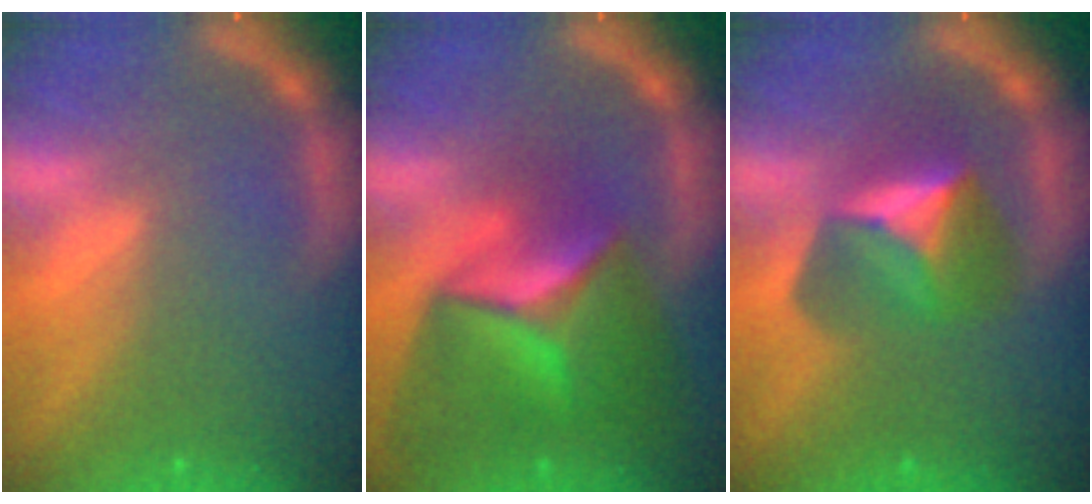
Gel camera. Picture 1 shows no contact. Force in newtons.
{"total": 10.0}
{"total": 5.4}